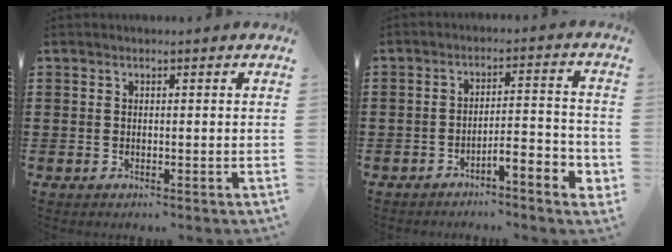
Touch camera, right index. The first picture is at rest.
{"total": 4.1, "force": [-3.5, 0.2, 2.1], "torque": [-0.038, -0.003, -0.071]}